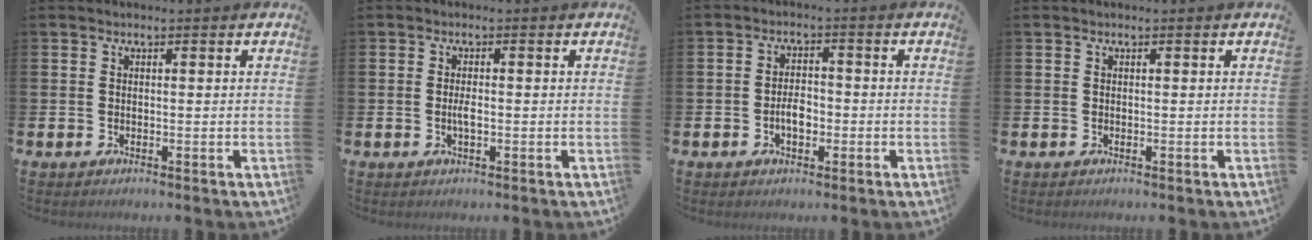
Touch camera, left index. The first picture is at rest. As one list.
[{"total": 1.8, "force": [-0.1, 0.9, 1.6], "torque": [-0.027, 0.001, -0.004]}, {"total": 3.1, "force": [-0.9, 1.8, 2.4], "torque": [-0.035, 0.000, -0.020]}, {"total": 0.0}]